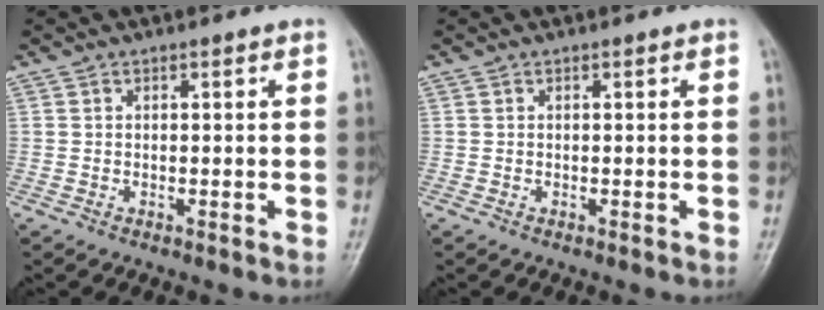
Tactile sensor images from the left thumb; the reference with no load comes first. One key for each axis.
{"total": 0.0}